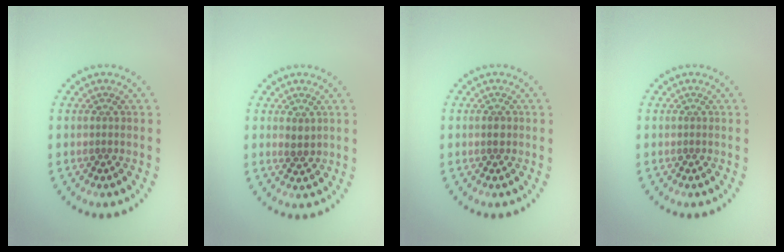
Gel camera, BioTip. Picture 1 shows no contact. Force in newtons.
{"total": 1.1, "press": 1.0, "slide": 0.3}
{"total": 1.0, "press": 1.0, "slide": 0.2}
{"total": 0.0}